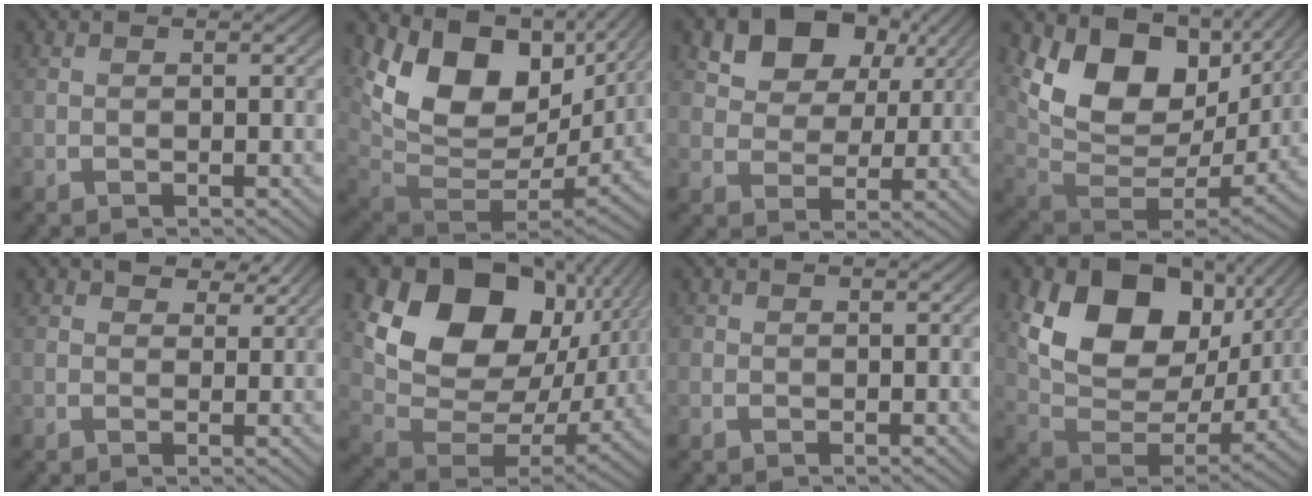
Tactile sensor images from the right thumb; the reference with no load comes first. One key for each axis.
{"total": 15.8, "fx": 1.9, "fy": 11.0, "fz": 11.1, "tx": -0.250, "ty": -0.041, "tz": 0.046}
{"total": 7.8, "fx": 4.1, "fy": 5.0, "fz": 4.4, "tx": -0.095, "ty": -0.005, "tz": 0.074}
{"total": 13.7, "fx": 1.9, "fy": 9.4, "fz": 9.8, "tx": -0.219, "ty": -0.038, "tz": 0.044}
{"total": 2.8, "fx": 2.3, "fy": 1.1, "fz": 1.2, "tx": -0.010, "ty": -0.001, "tz": 0.038}
{"total": 18.6, "fx": 3.2, "fy": 12.7, "fz": 13.2, "tx": -0.256, "ty": -0.022, "tz": 0.059}
{"total": 0.7, "fx": 0.1, "fy": 0.7, "fz": 0.1, "tx": 0.001, "ty": -0.004, "tz": 0.000}
{"total": 14.5, "fx": 3.5, "fy": 9.5, "fz": 10.4, "tx": -0.212, "ty": -0.020, "tz": 0.059}